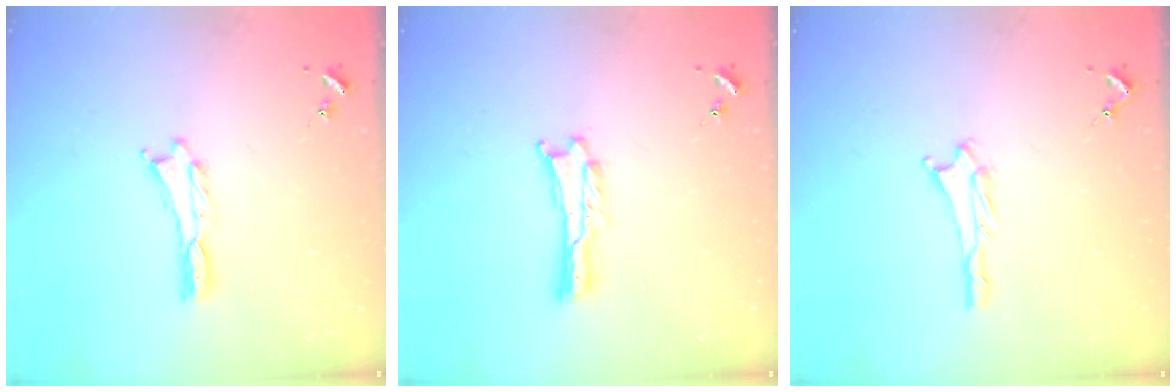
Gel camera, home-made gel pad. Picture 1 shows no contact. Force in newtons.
{"total": 0.0}
{"total": 0.8, "press": 0.8, "slide": 0.1}